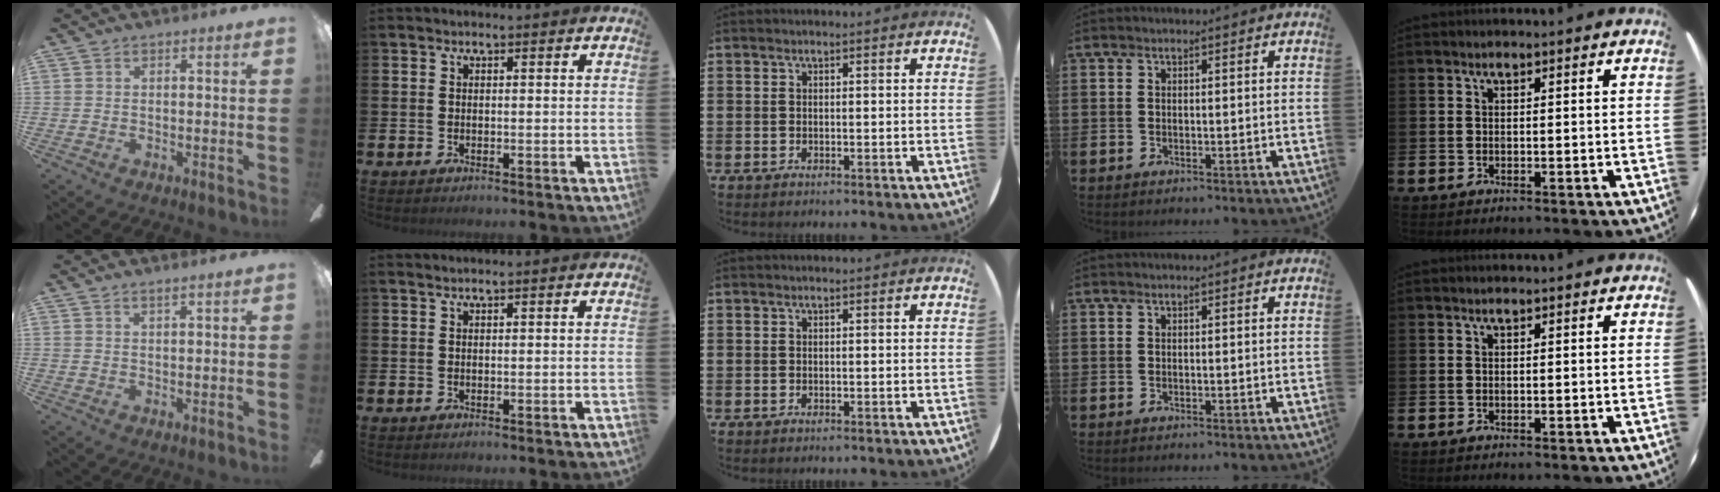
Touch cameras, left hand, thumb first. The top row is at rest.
{"thumb": {"total": 1.3, "force": [1.2, -0.2, 0.5], "torque": [-0.011, -0.002, 0.022]}, "index": {"total": 0.7, "force": [0.7, -0.1, 0.2], "torque": [-0.004, 0.000, 0.012]}}